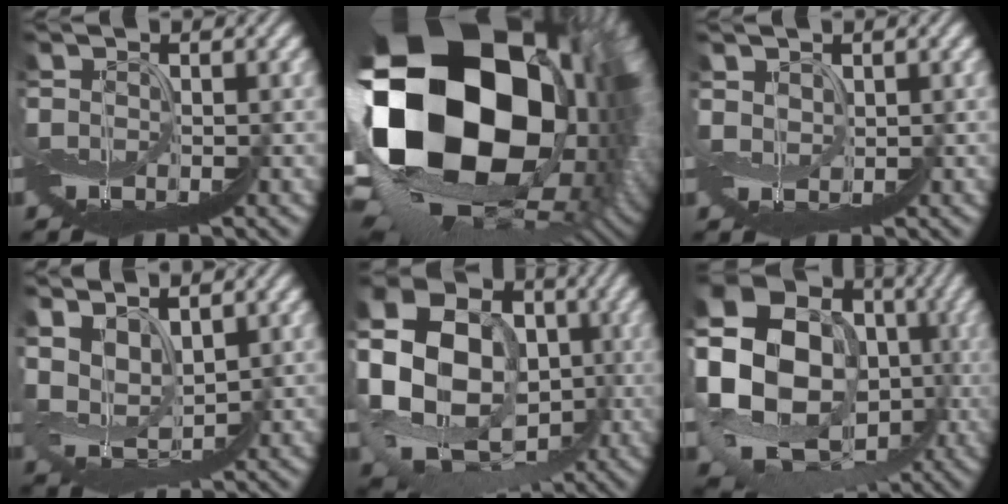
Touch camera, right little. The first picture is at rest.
{"total": 17.6, "force": [0.9, 12.9, 11.9], "torque": [-0.221, -0.036, 0.008]}
{"total": 1.8, "force": [1.4, -0.5, -1.1], "torque": [0.017, 0.011, 0.026]}
{"total": 2.9, "force": [2.4, 0.8, 1.5], "torque": [-0.035, 0.018, 0.039]}
{"total": 13.8, "force": [-1.1, 11.6, 7.3], "torque": [-0.139, -0.001, -0.034]}
{"total": 14.7, "force": [0.2, 12.9, 7.0], "torque": [-0.133, -0.005, 0.005]}